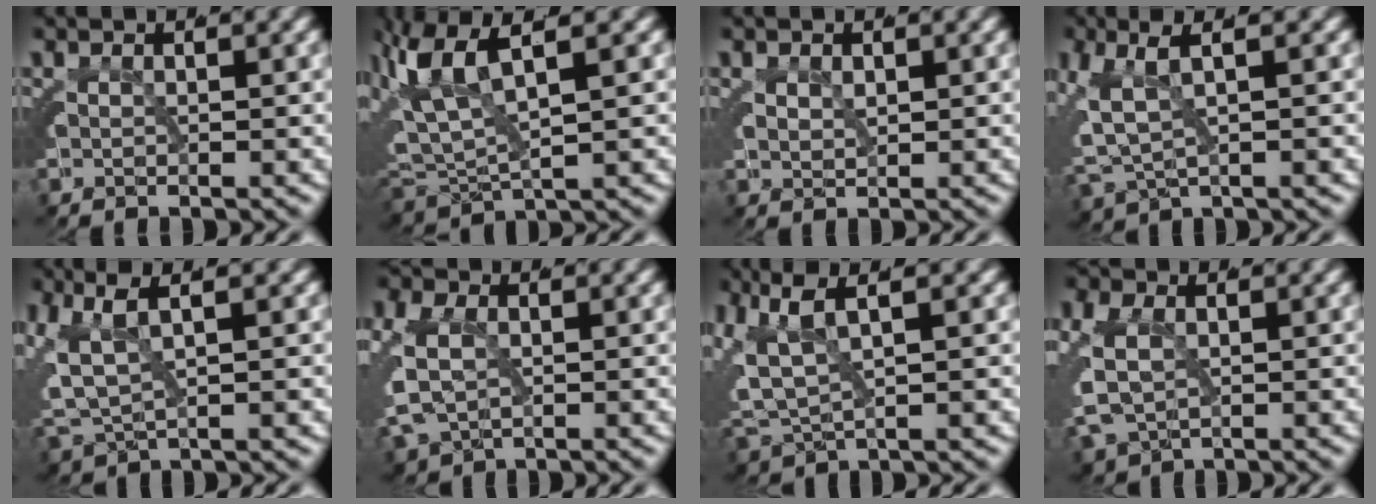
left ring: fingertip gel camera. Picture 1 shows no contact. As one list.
[{"total": 6.8, "force": [2.0, 4.4, 4.7], "torque": [-0.107, 0.006, 0.024]}, {"total": 0.6, "force": [0.2, 0.6, -0.1], "torque": [-0.002, -0.007, 0.007]}, {"total": 4.8, "force": [0.1, 3.9, 2.9], "torque": [-0.083, -0.018, 0.010]}, {"total": 5.5, "force": [0.2, 4.5, 3.2], "torque": [-0.093, -0.022, 0.013]}, {"total": 7.0, "force": [-1.7, 6.1, 2.9], "torque": [-0.089, -0.030, -0.020]}, {"total": 6.0, "force": [0.5, 4.8, 3.6], "torque": [-0.102, -0.021, 0.018]}, {"total": 7.8, "force": [-1.7, 6.9, 3.2], "torque": [-0.099, -0.031, -0.020]}]